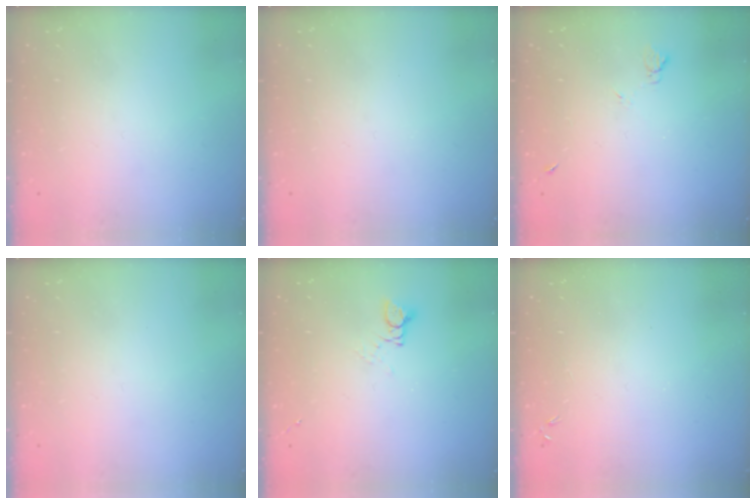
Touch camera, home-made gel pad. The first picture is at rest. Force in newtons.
{"total": 0.0}
{"total": 3.8, "press": 3.8, "slide": 0.6}
{"total": 0.0}
{"total": 2.6, "press": 2.6, "slide": 0.3}
{"total": 0.0}